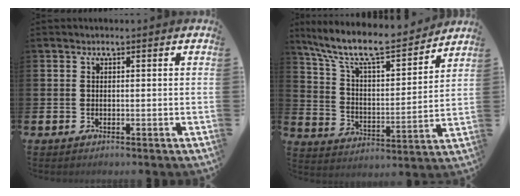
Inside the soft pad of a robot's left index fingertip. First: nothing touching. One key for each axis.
{"total": 10.6, "fx": 9.4, "fy": 2.1, "fz": 4.5, "tx": -0.125, "ty": -0.061, "tz": 0.159}